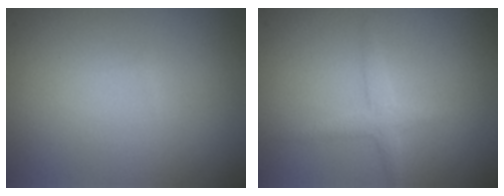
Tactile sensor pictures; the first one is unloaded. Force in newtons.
{"total": 1.9, "press": 1.9, "slide": 0.1}